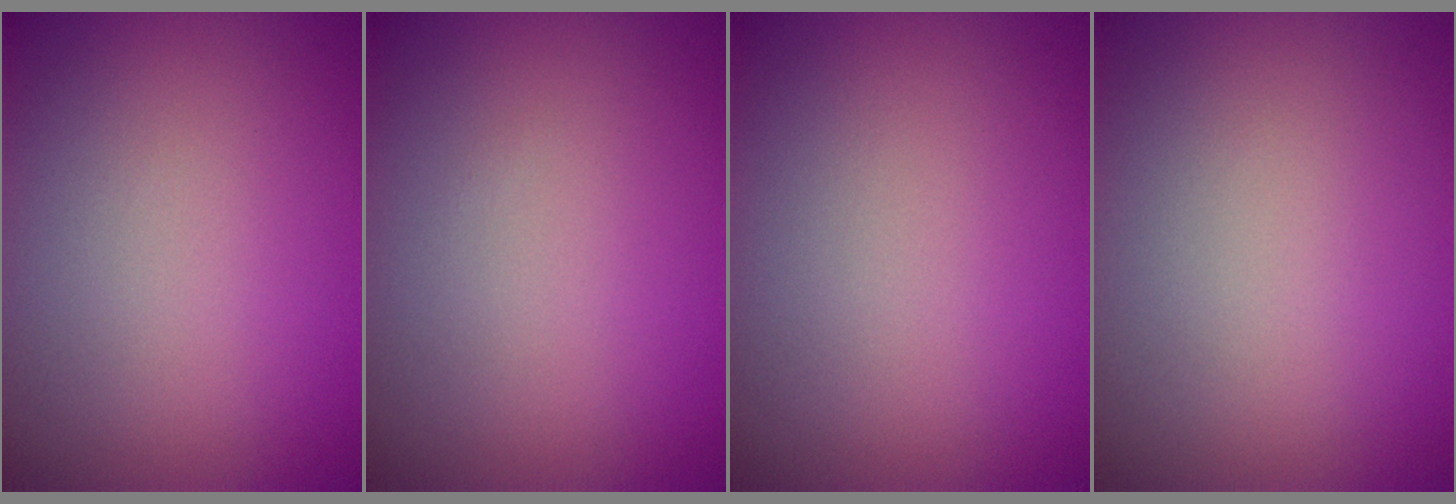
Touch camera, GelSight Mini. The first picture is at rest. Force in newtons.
{"total": 0.0}
{"total": 0.0}
{"total": 0.0}